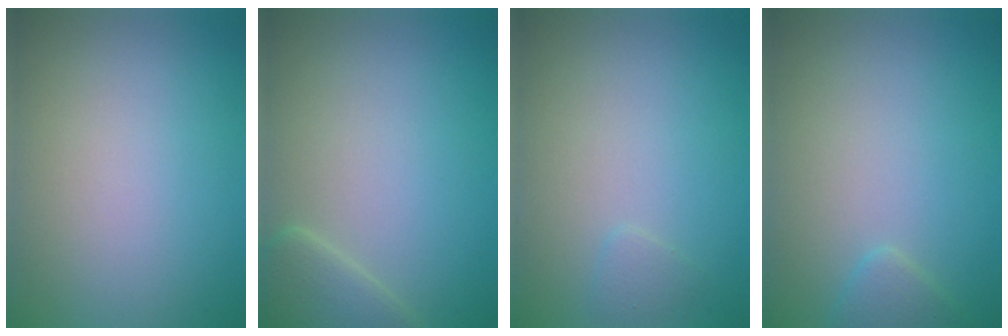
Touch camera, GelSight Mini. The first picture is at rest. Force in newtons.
{"total": 2.6, "press": 2.6, "slide": 0.2}
{"total": 0.7, "press": 0.7, "slide": 0.1}
{"total": 1.4, "press": 1.4, "slide": 0.1}